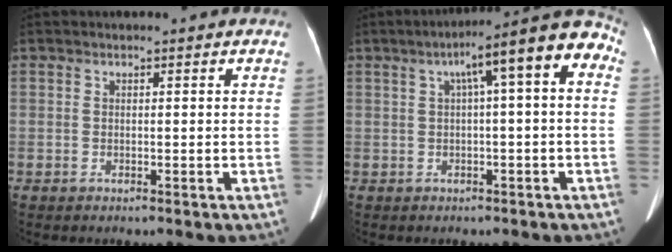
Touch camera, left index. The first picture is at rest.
{"total": 10.3, "force": [2.6, 1.1, 9.9], "torque": [-0.131, 0.043, 0.025]}